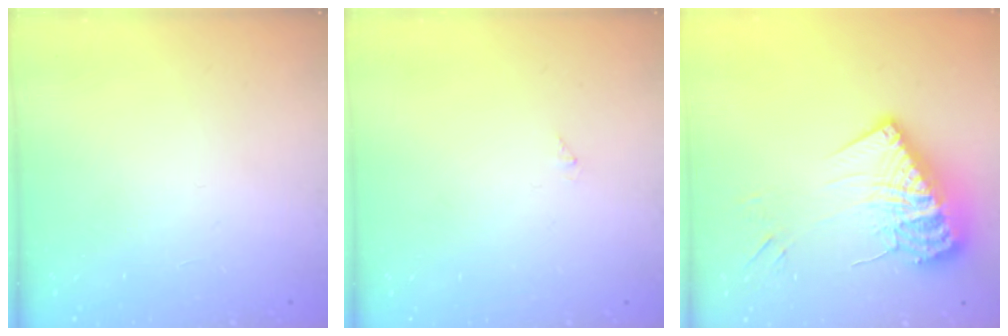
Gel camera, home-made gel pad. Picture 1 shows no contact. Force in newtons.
{"total": 0.0}
{"total": 17.4, "press": 17.3, "slide": 1.3}